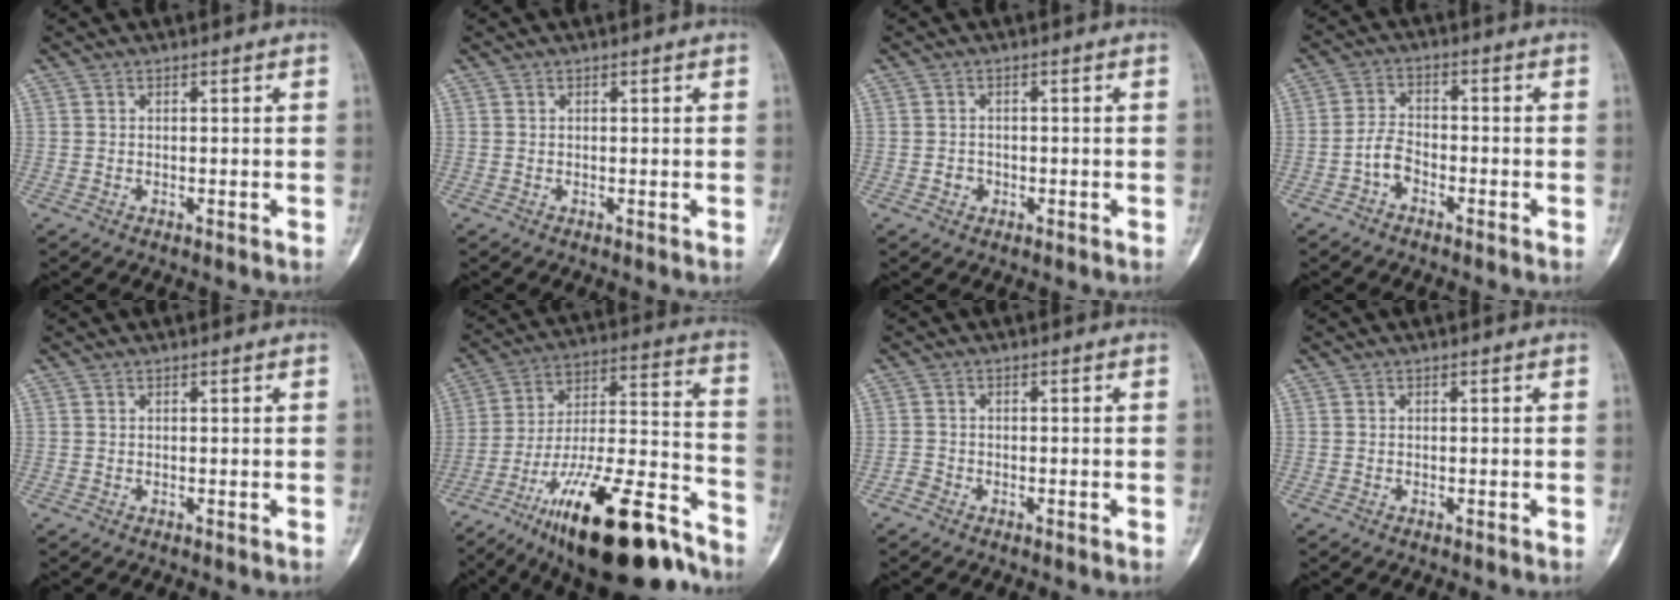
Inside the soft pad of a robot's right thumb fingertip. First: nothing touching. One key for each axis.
{"total": 0.0}
{"total": 2.0, "fx": -0.8, "fy": 1.8, "fz": 0.5, "tx": 0.006, "ty": 0.009, "tz": -0.015}
{"total": 4.5, "fx": -2.4, "fy": 2.8, "fz": 2.5, "tx": -0.036, "ty": 0.025, "tz": -0.051}
{"total": 0.0}
{"total": 28.7, "fx": -19.2, "fy": 8.4, "fz": 19.6, "tx": -0.271, "ty": 0.086, "tz": -0.317}
{"total": 1.7, "fx": -1.2, "fy": 1.1, "fz": 0.3, "tx": 0.001, "ty": 0.004, "tz": -0.030}
{"total": 0.0}